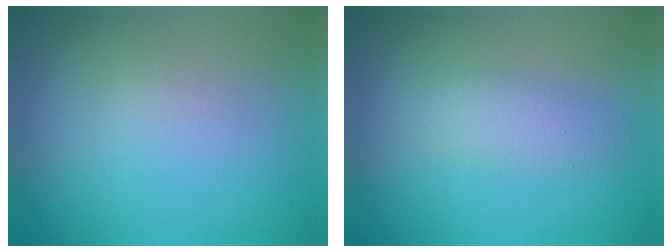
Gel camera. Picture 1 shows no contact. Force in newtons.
{"total": 2.4, "press": 2.4, "slide": 0.1}